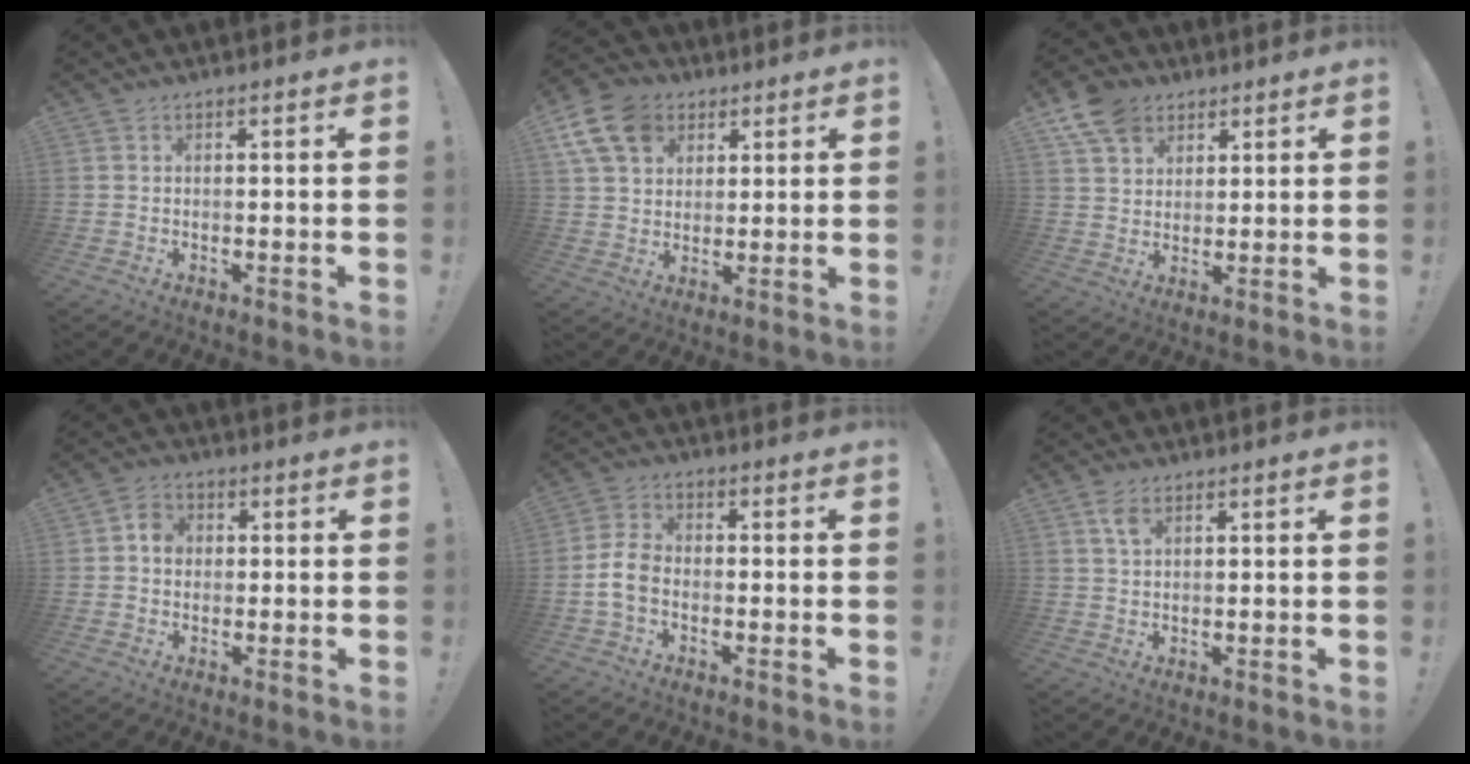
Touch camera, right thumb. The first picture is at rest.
{"total": 13.7, "force": [6.0, 10.4, 6.7], "torque": [-0.113, -0.023, 0.120]}
{"total": 9.9, "force": [6.1, 7.0, 3.5], "torque": [-0.056, -0.032, 0.120]}
{"total": 4.6, "force": [0.1, 3.9, 2.4], "torque": [-0.025, 0.004, -0.001]}
{"total": 7.1, "force": [-2.0, 4.5, 5.1], "torque": [-0.121, 0.007, -0.032]}
{"total": 3.7, "force": [1.8, 1.7, 2.7], "torque": [-0.050, -0.003, 0.032]}